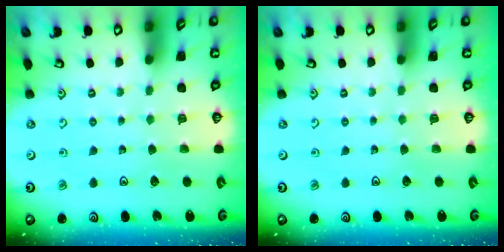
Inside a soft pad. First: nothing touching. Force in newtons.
{"total": 0.0}